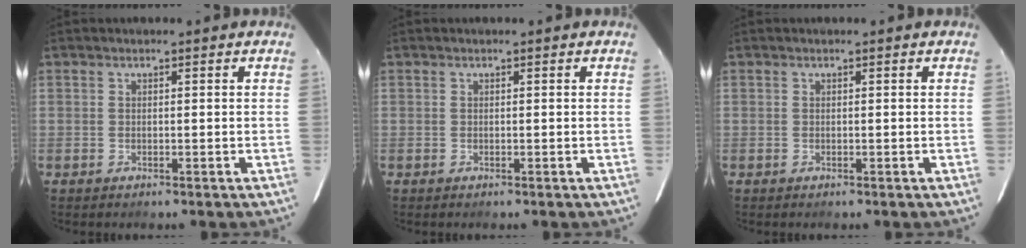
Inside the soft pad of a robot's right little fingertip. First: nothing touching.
{"total": 0.0}
{"total": 0.0}